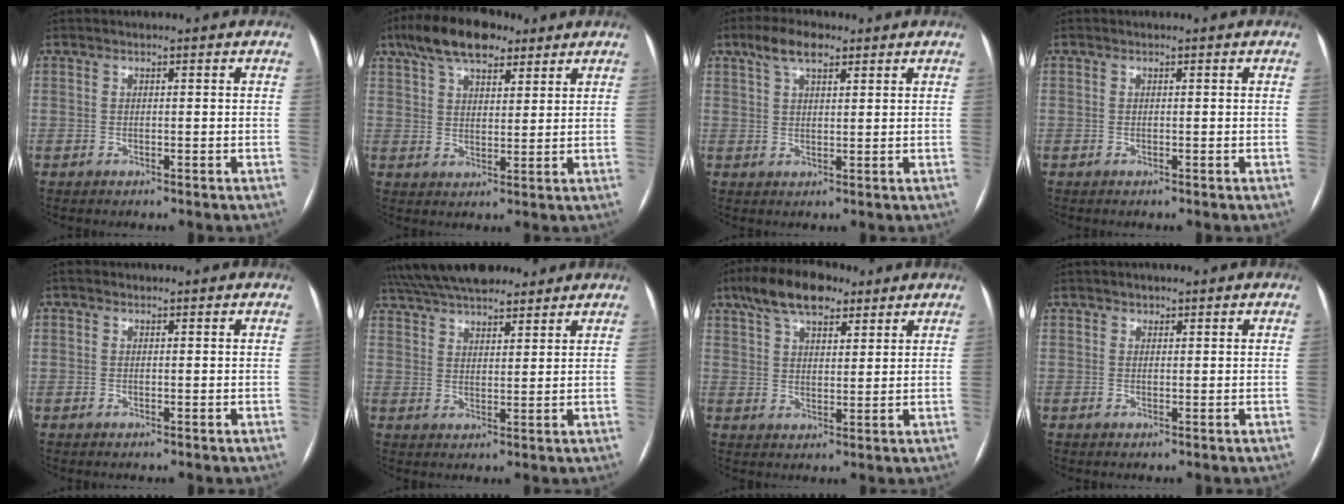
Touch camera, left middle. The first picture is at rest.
{"total": 11.1, "force": [7.7, 4.5, 6.6], "torque": [-0.124, 0.029, 0.135]}
{"total": 5.4, "force": [3.5, 2.0, 3.6], "torque": [-0.074, 0.018, 0.064]}
{"total": 0.0}
{"total": 0.8, "force": [-0.4, -0.5, -0.5], "torque": [0.010, -0.006, -0.009]}
{"total": 15.6, "force": [13.2, 4.8, 6.7], "torque": [-0.128, 0.044, 0.213]}
{"total": 10.2, "force": [6.9, 4.2, 6.2], "torque": [-0.115, 0.027, 0.122]}
{"total": 0.7, "force": [0.5, 0.5, 0.1], "torque": [0.002, -0.001, 0.005]}